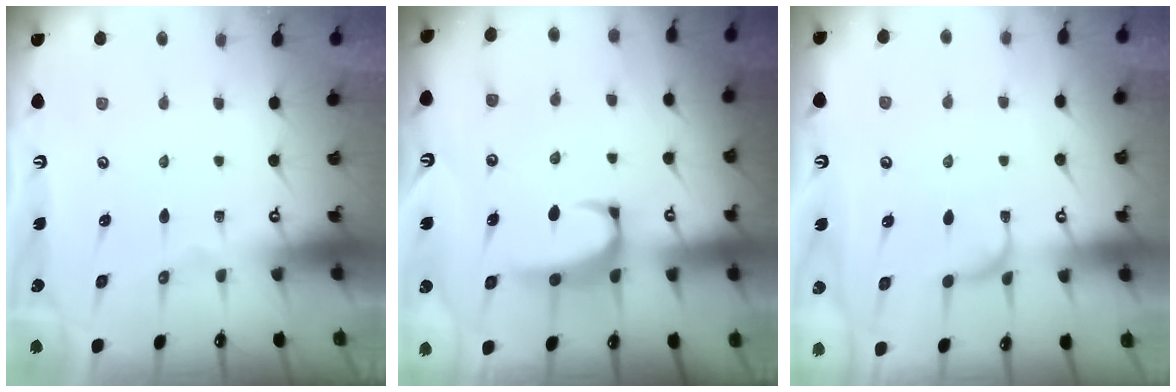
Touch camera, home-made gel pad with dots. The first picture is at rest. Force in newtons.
{"total": 2.4, "press": 2.3, "slide": 0.7}
{"total": 2.6, "press": 2.6, "slide": 0.5}